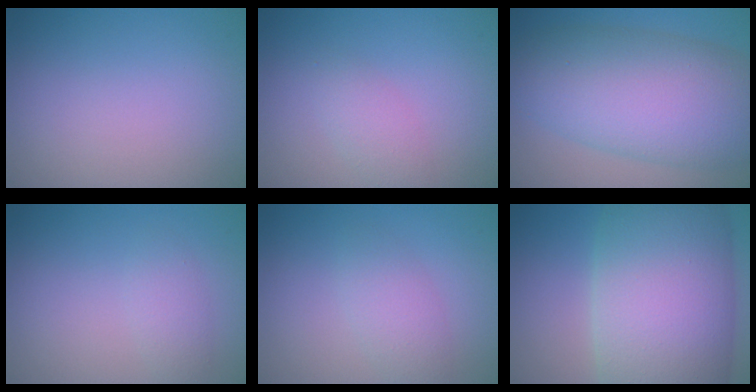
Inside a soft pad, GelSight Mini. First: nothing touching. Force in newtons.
{"total": 1.8, "press": 1.8, "slide": 0.0}
{"total": 11.0, "press": 11.0, "slide": 0.0}
{"total": 1.5, "press": 1.5, "slide": 0.0}
{"total": 2.4, "press": 2.4, "slide": 0.1}
{"total": 15.4, "press": 15.4, "slide": 0.4}